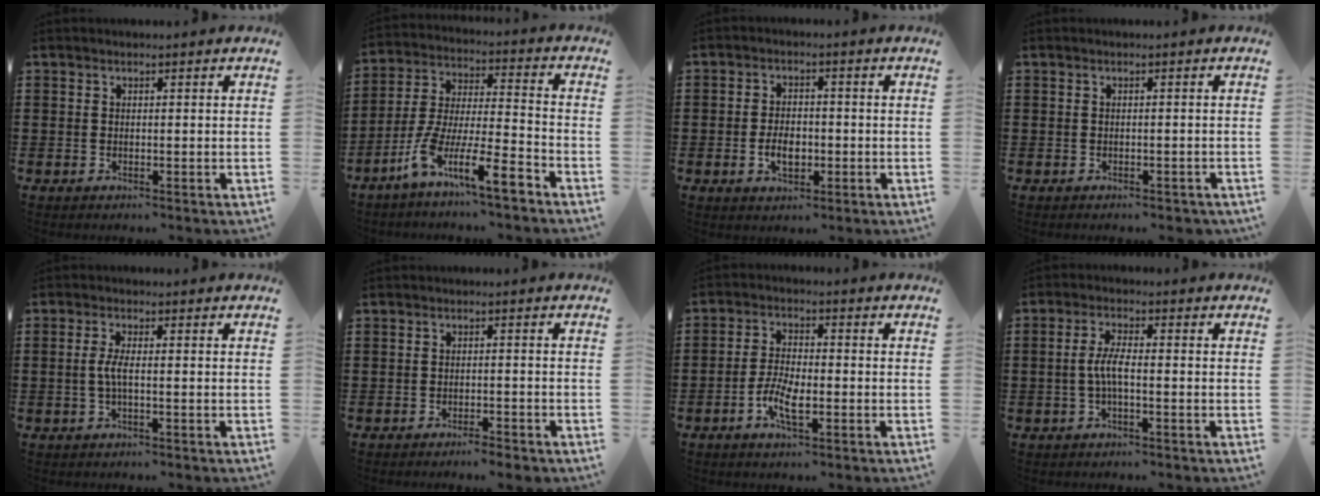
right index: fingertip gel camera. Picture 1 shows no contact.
{"total": 11.4, "force": [-8.2, 1.1, 7.9], "torque": [-0.166, -0.007, -0.166]}
{"total": 4.4, "force": [-1.1, 2.7, 3.3], "torque": [-0.053, 0.003, -0.019]}
{"total": 0.7, "force": [-0.6, 0.2, 0.3], "torque": [-0.009, -0.004, -0.010]}
{"total": 2.9, "force": [-0.4, 0.5, 2.8], "torque": [-0.075, -0.009, -0.016]}
{"total": 1.5, "force": [-1.4, 0.0, 0.5], "torque": [-0.011, 0.000, -0.028]}
{"total": 5.6, "force": [-2.2, 1.9, 4.8], "torque": [-0.104, -0.005, -0.046]}
{"total": 4.0, "force": [-0.8, 0.9, 3.8], "torque": [-0.091, -0.005, -0.023]}